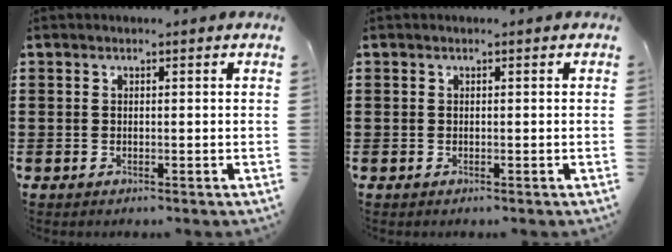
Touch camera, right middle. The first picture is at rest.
{"total": 0.0}